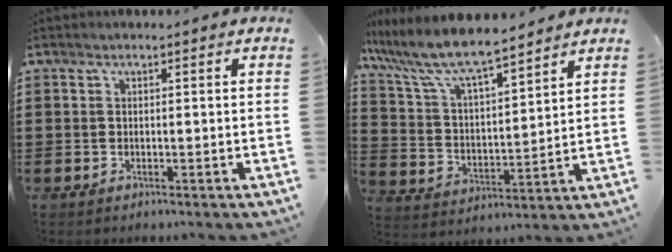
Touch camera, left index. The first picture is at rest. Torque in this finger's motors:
{"motor_torque": [1.33, -0.81, 0.91, 0.21]}